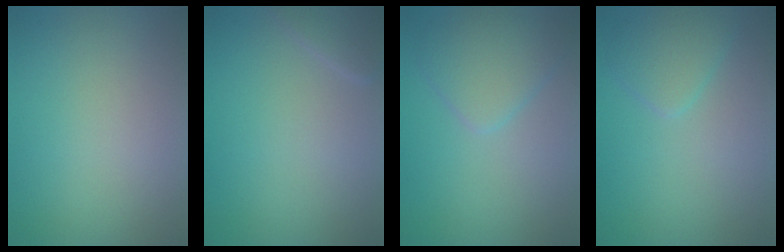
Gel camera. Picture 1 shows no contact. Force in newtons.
{"total": 1.4, "press": 1.4, "slide": 0.1}
{"total": 3.4, "press": 3.3, "slide": 0.1}
{"total": 2.3, "press": 2.3, "slide": 0.1}